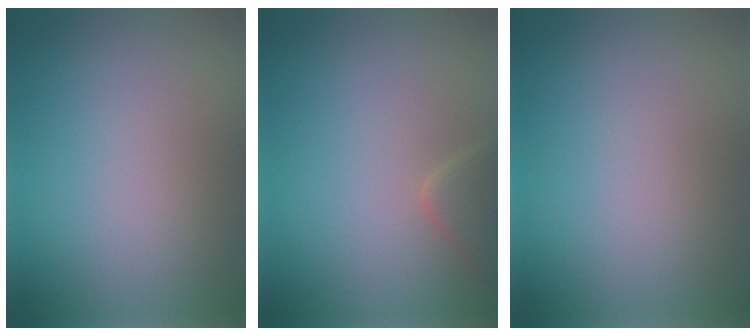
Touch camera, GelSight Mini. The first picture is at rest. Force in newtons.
{"total": 1.9, "press": 1.9, "slide": 0.2}
{"total": 0.0}